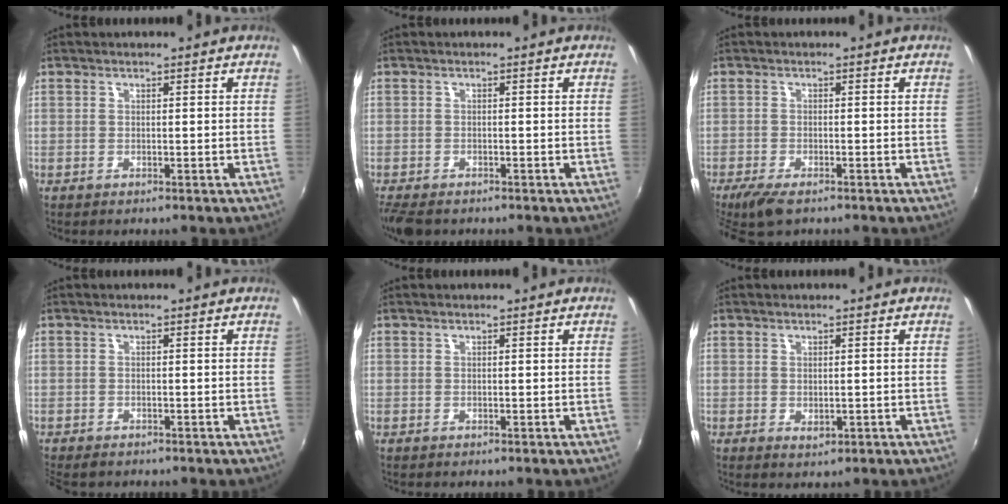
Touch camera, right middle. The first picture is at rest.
{"total": 5.3, "force": [-4.3, 1.9, 2.5], "torque": [-0.064, -0.026, -0.079]}
{"total": 5.4, "force": [-4.1, 1.5, 3.1], "torque": [-0.080, -0.021, -0.077]}
{"total": 2.6, "force": [-2.3, 1.0, 1.0], "torque": [-0.027, -0.014, -0.039]}
{"total": 0.0}
{"total": 1.4, "force": [-0.1, 1.0, 1.0], "torque": [-0.015, -0.003, 0.001]}